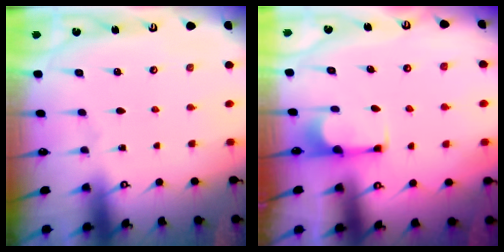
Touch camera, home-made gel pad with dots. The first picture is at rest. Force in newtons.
{"total": 0.0}